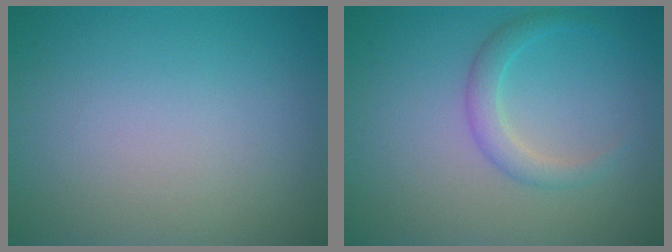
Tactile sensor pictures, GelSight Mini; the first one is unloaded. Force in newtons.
{"total": 2.0, "press": 2.0, "slide": 0.1}